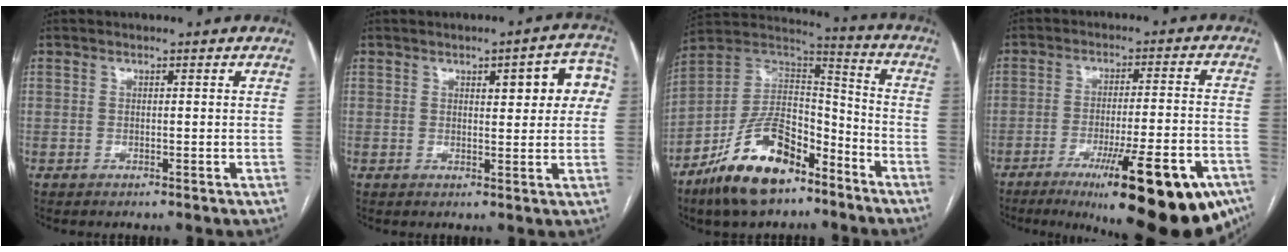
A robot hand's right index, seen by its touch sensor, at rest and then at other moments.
{"total": 7.5, "force": [2.1, 2.4, 6.8], "torque": [-0.069, 0.020, 0.020]}
{"total": 17.5, "force": [-11.1, 7.8, 11.1], "torque": [-0.209, 0.024, -0.194]}
{"total": 22.7, "force": [-14.8, 3.6, 16.8], "torque": [-0.154, 0.008, -0.209]}